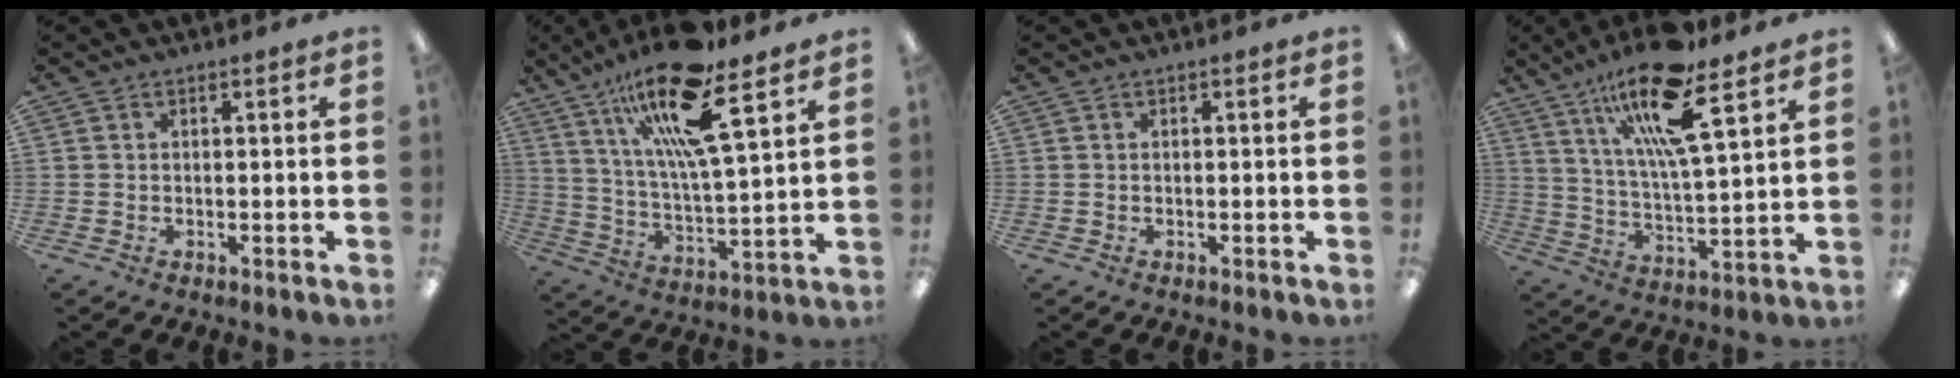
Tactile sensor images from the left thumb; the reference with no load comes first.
{"total": 19.5, "force": [12.8, 3.9, 14.3], "torque": [-0.266, -0.058, 0.207]}
{"total": 0.0}
{"total": 18.7, "force": [12.1, 4.2, 13.6], "torque": [-0.253, -0.052, 0.196]}